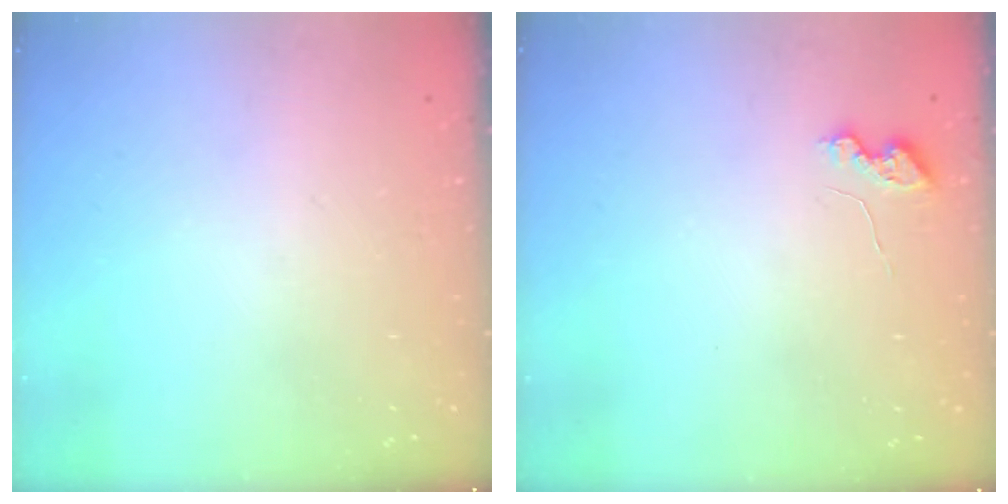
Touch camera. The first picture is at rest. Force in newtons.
{"total": 3.6, "press": 3.6, "slide": 0.4}